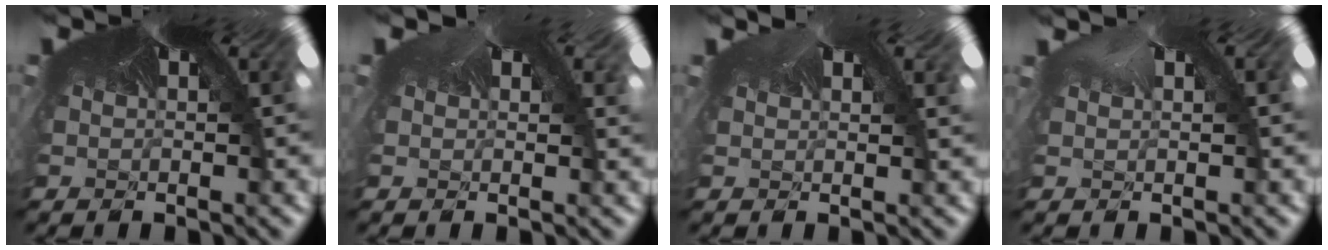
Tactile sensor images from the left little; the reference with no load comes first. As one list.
[{"total": 1.1, "force": [1.0, 0.3, -0.2], "torque": [-0.017, 0.008, 0.009]}, {"total": 1.3, "force": [0.3, -0.3, -1.2], "torque": [0.007, 0.004, -0.001]}, {"total": 0.5, "force": [0.3, 0.1, -0.4], "torque": [0.000, 0.007, 0.005]}]